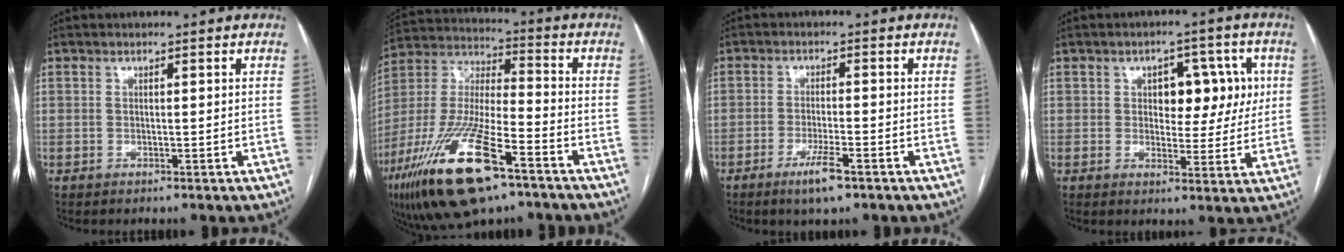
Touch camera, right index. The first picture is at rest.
{"total": 21.7, "force": [-12.3, 6.0, 16.9], "torque": [-0.370, -0.035, -0.219]}
{"total": 4.8, "force": [-2.9, 0.4, 3.8], "torque": [-0.073, -0.007, -0.049]}
{"total": 7.4, "force": [1.7, 4.5, 5.6], "torque": [-0.058, 0.022, 0.028]}